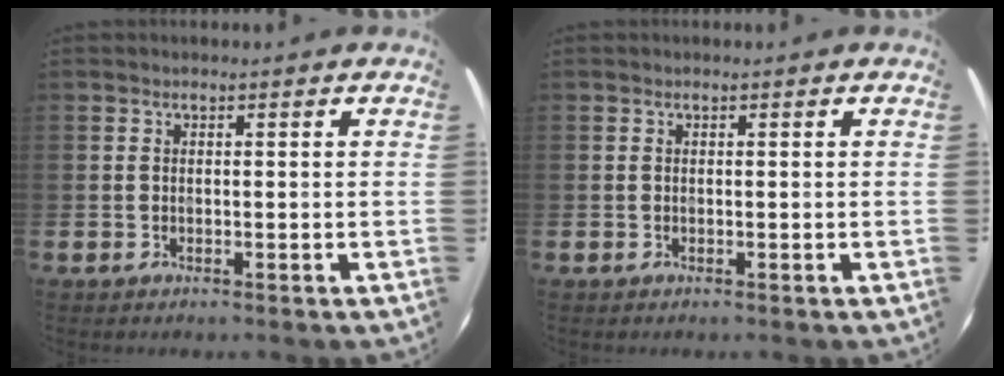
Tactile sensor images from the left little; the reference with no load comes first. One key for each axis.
{"total": 0.0}